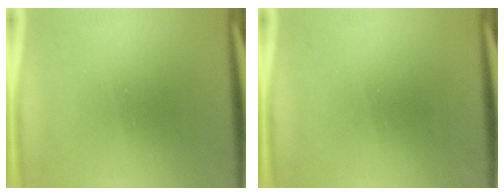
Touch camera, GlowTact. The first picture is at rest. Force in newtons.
{"total": 0.0}